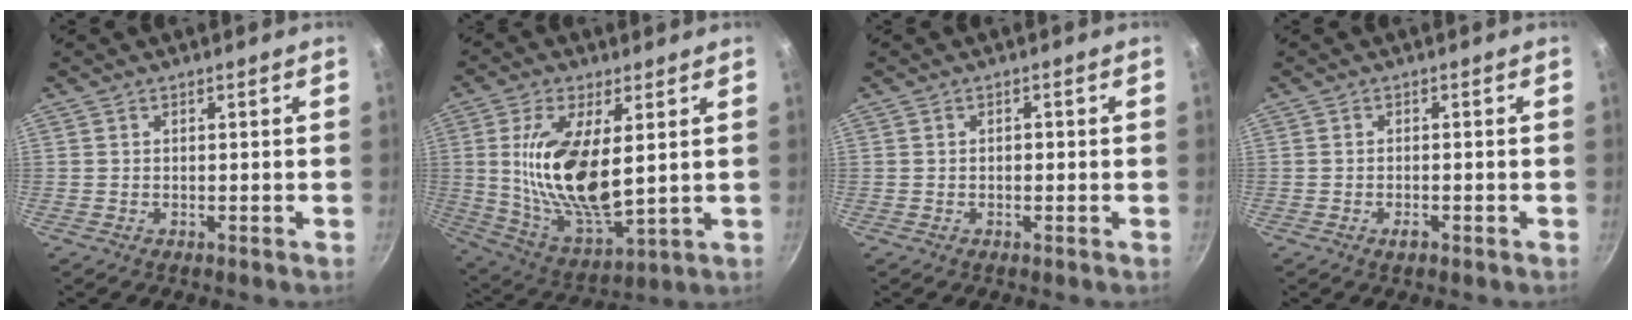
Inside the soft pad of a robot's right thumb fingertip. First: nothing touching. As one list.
[{"total": 17.6, "force": [2.8, 7.5, 15.7], "torque": [-0.295, -0.025, 0.061]}, {"total": 0.7, "force": [-0.2, 0.5, 0.5], "torque": [-0.006, 0.004, -0.004]}, {"total": 1.7, "force": [-0.9, 0.6, 1.3], "torque": [-0.028, 0.002, -0.018]}]